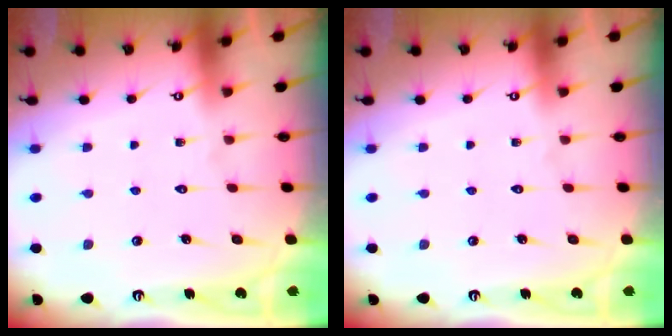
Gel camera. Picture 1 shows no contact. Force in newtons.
{"total": 0.0}